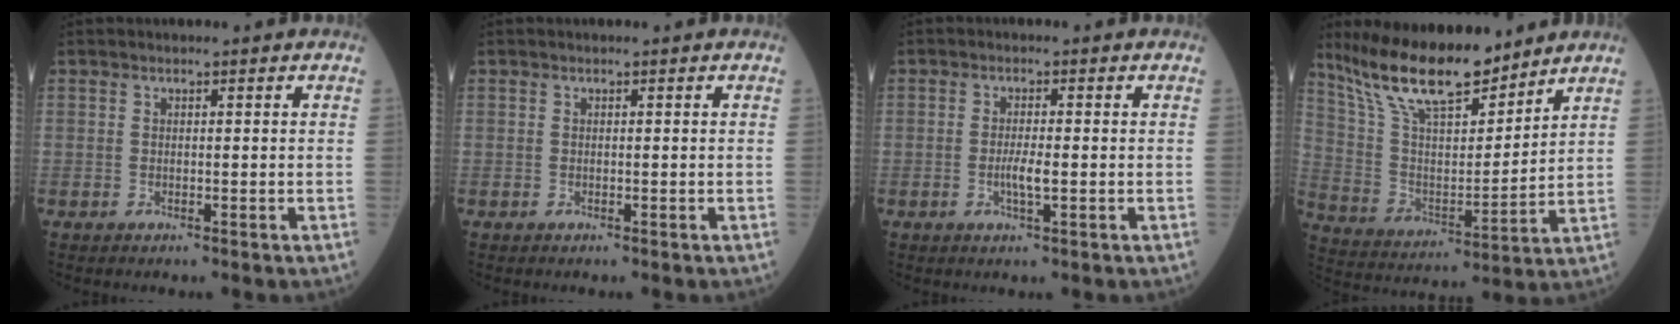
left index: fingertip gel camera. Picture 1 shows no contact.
{"total": 0.0}
{"total": 2.4, "force": [-0.6, 0.2, 2.3], "torque": [-0.041, -0.003, -0.010]}
{"total": 17.0, "force": [14.0, 3.9, 8.9], "torque": [-0.159, 0.007, 0.262]}